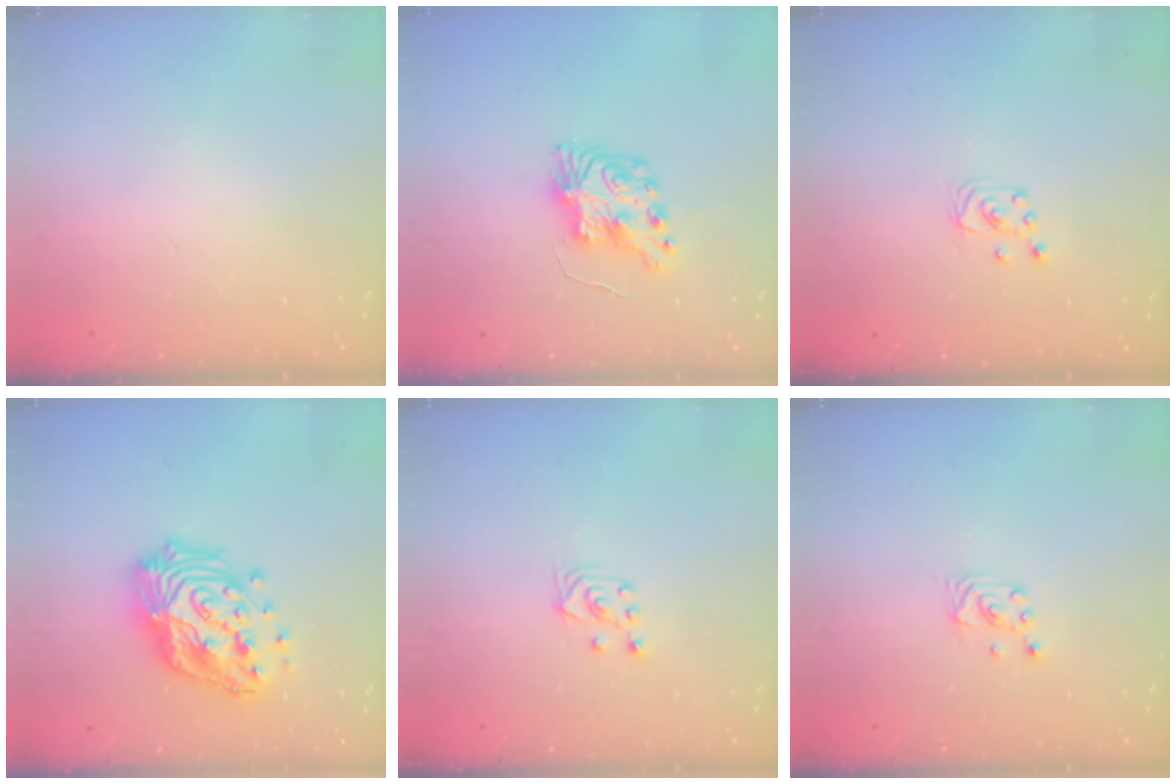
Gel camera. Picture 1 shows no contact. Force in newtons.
{"total": 9.1, "press": 9.1, "slide": 0.3}
{"total": 3.2, "press": 3.2, "slide": 0.2}
{"total": 20.6, "press": 20.4, "slide": 2.2}
{"total": 2.8, "press": 2.6, "slide": 1.1}
{"total": 1.6, "press": 1.6, "slide": 0.0}